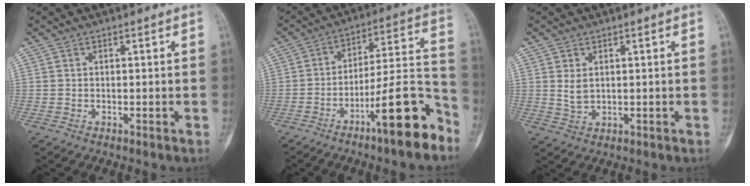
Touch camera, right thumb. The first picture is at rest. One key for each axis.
{"total": 16.1, "fx": -9.7, "fy": 3.0, "fz": 12.5, "tx": -0.190, "ty": 0.085, "tz": -0.156}
{"total": 2.7, "fx": 0.7, "fy": 1.8, "fz": 2.0, "tx": -0.030, "ty": -0.007, "tz": 0.019}